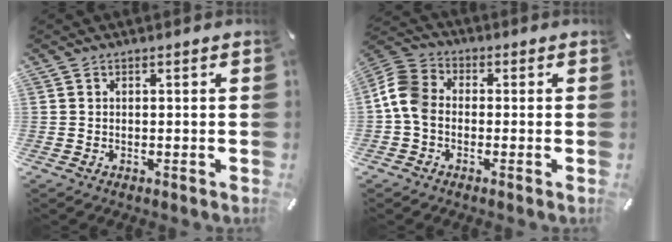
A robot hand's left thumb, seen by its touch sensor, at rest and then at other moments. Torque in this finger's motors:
{"motor_torque": [1.49, 1.68, 1.09, 0.15, 0.09]}